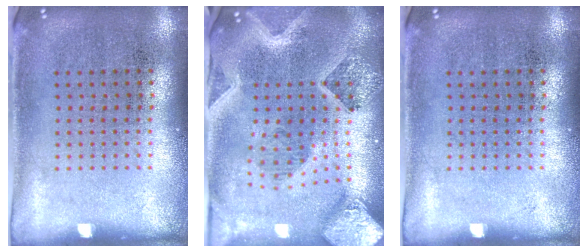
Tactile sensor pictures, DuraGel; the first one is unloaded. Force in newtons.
{"total": 4.3, "press": 3.3, "slide": 2.7}
{"total": 0.0}